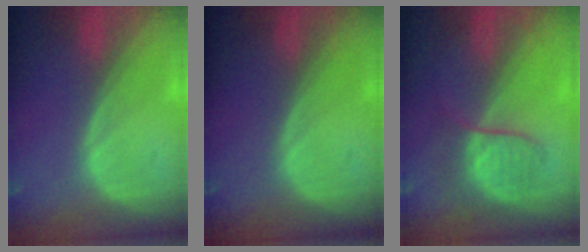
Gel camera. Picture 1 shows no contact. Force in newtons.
{"total": 0.0}
{"total": 6.3, "press": 5.9, "slide": 2.3}